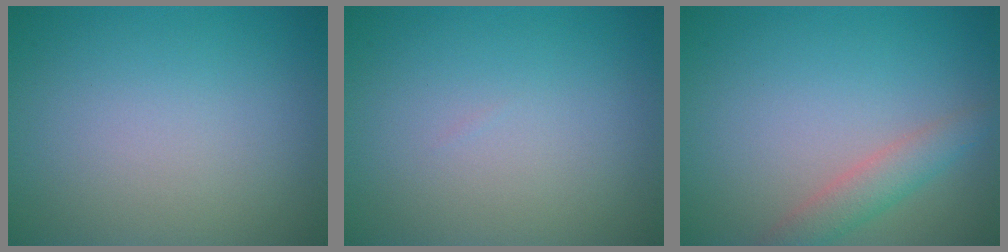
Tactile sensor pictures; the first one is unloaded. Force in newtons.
{"total": 0.0}
{"total": 2.5, "press": 2.5, "slide": 0.2}